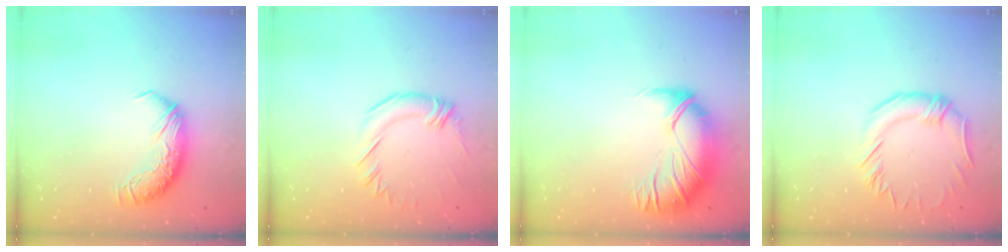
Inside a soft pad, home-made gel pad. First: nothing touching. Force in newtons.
{"total": 1.1, "press": 0.9, "slide": 0.6}
{"total": 2.7, "press": 0.8, "slide": 2.6}
{"total": 0.9, "press": 0.2, "slide": 0.9}